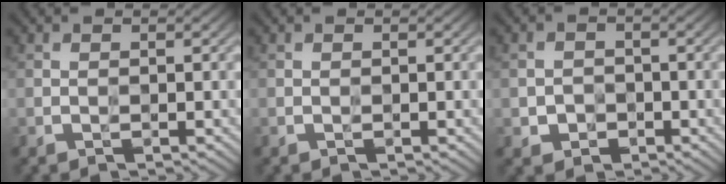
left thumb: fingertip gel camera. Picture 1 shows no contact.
{"total": 0.0}
{"total": 2.3, "force": [-1.0, 1.9, 0.8], "torque": [-0.011, -0.003, -0.021]}